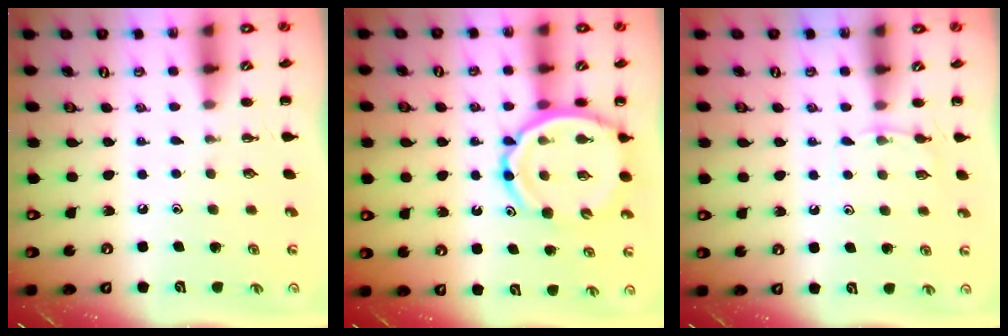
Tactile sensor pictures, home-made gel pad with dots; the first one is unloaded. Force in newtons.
{"total": 13.2, "press": 12.7, "slide": 3.6}
{"total": 4.0, "press": 3.8, "slide": 1.3}